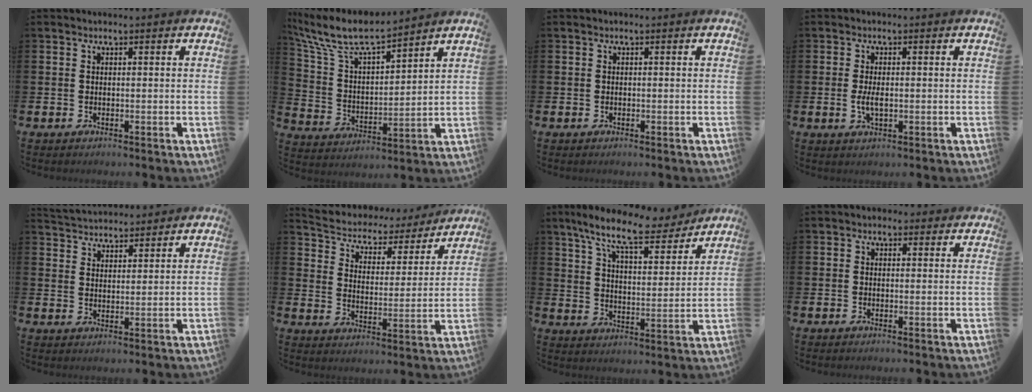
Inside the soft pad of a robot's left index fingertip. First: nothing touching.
{"total": 8.7, "force": [7.9, 1.8, 3.3], "torque": [-0.104, -0.047, 0.138]}
{"total": 0.0}
{"total": 2.7, "force": [-0.2, 1.2, 2.4], "torque": [-0.039, 0.001, -0.006]}
{"total": 3.9, "force": [3.8, 0.9, -0.4], "torque": [-0.012, -0.018, 0.071]}
{"total": 4.4, "force": [4.0, 1.8, 0.4], "torque": [-0.033, -0.036, 0.061]}
{"total": 10.8, "force": [9.3, 2.2, 5.0], "torque": [-0.114, -0.048, 0.159]}
{"total": 0.9, "force": [0.4, 0.8, 0.1], "torque": [0.004, 0.008, 0.004]}